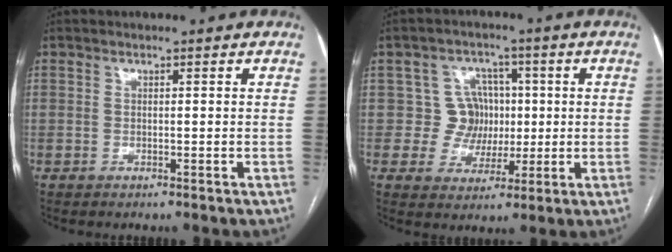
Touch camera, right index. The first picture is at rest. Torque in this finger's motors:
{"motor_torque": [0.32, 0.20, 0.00, 0.01]}